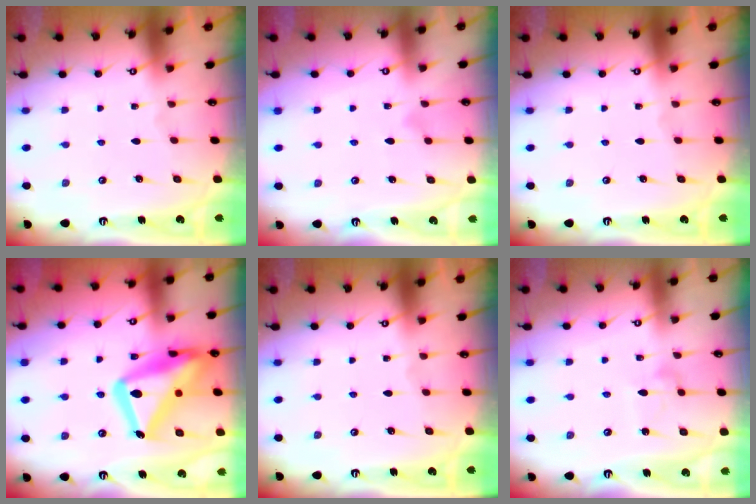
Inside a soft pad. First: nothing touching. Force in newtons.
{"total": 6.0, "press": 6.0, "slide": 0.3}
{"total": 0.0}
{"total": 23.4, "press": 23.3, "slide": 1.8}
{"total": 0.0}
{"total": 5.3, "press": 5.2, "slide": 0.4}